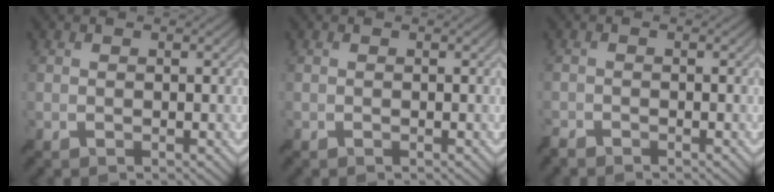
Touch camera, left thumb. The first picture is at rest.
{"total": 0.0}
{"total": 1.3, "force": [-1.3, 0.2, 0.2], "torque": [-0.008, -0.005, -0.033]}